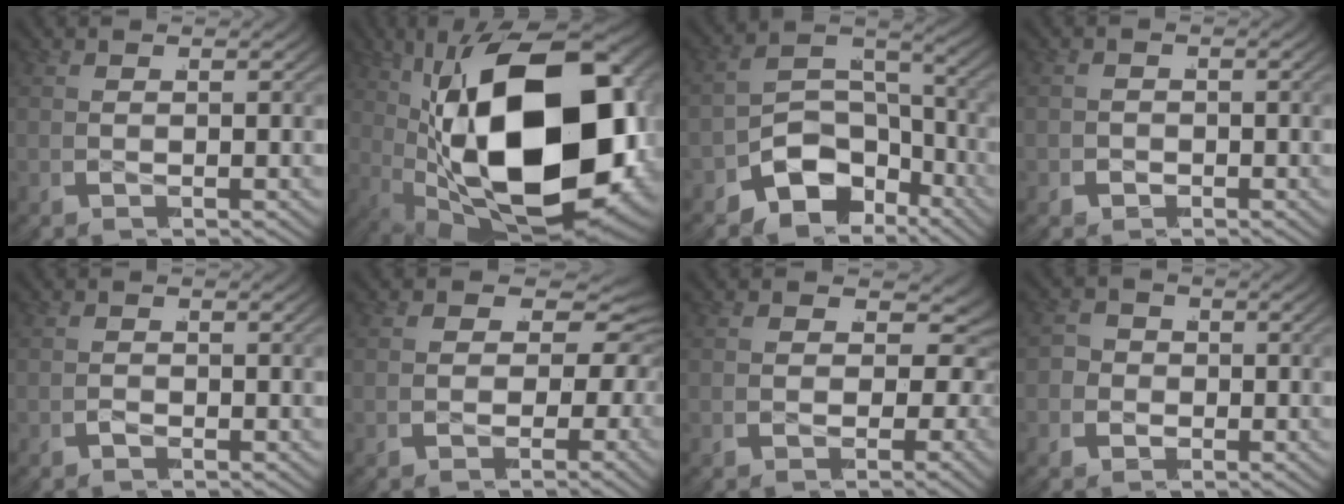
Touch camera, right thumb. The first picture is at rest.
{"total": 30.6, "force": [-2.9, 16.9, 25.3], "torque": [-0.438, -0.048, -0.010]}
{"total": 8.2, "force": [-4.3, 5.5, 4.3], "torque": [-0.084, -0.022, -0.066]}
{"total": 1.1, "force": [-0.6, 0.9, -0.1], "torque": [0.006, 0.005, -0.014]}
{"total": 0.8, "force": [-0.7, 0.4, 0.2], "torque": [-0.005, 0.006, -0.017]}
{"total": 9.3, "force": [0.0, 6.5, 6.6], "torque": [-0.109, -0.010, 0.003]}
{"total": 8.6, "force": [-0.8, 5.9, 6.2], "torque": [-0.097, -0.017, -0.004]}
{"total": 3.7, "force": [-0.4, 3.3, 1.5], "torque": [-0.026, 0.001, -0.014]}